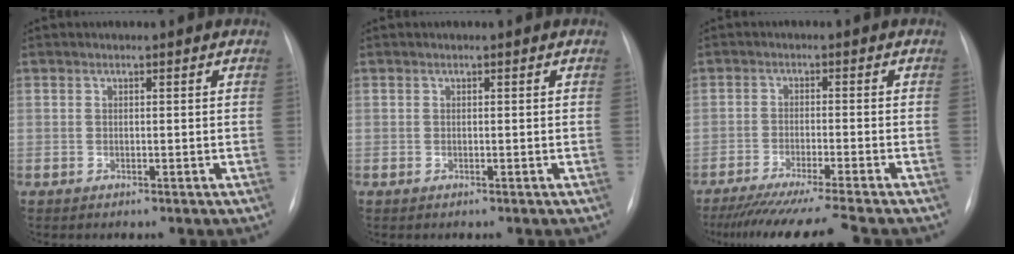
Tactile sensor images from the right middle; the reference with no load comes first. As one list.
[{"total": 0.0}, {"total": 14.1, "force": [-12.3, -1.5, 6.6], "torque": [-0.086, -0.044, -0.191]}]